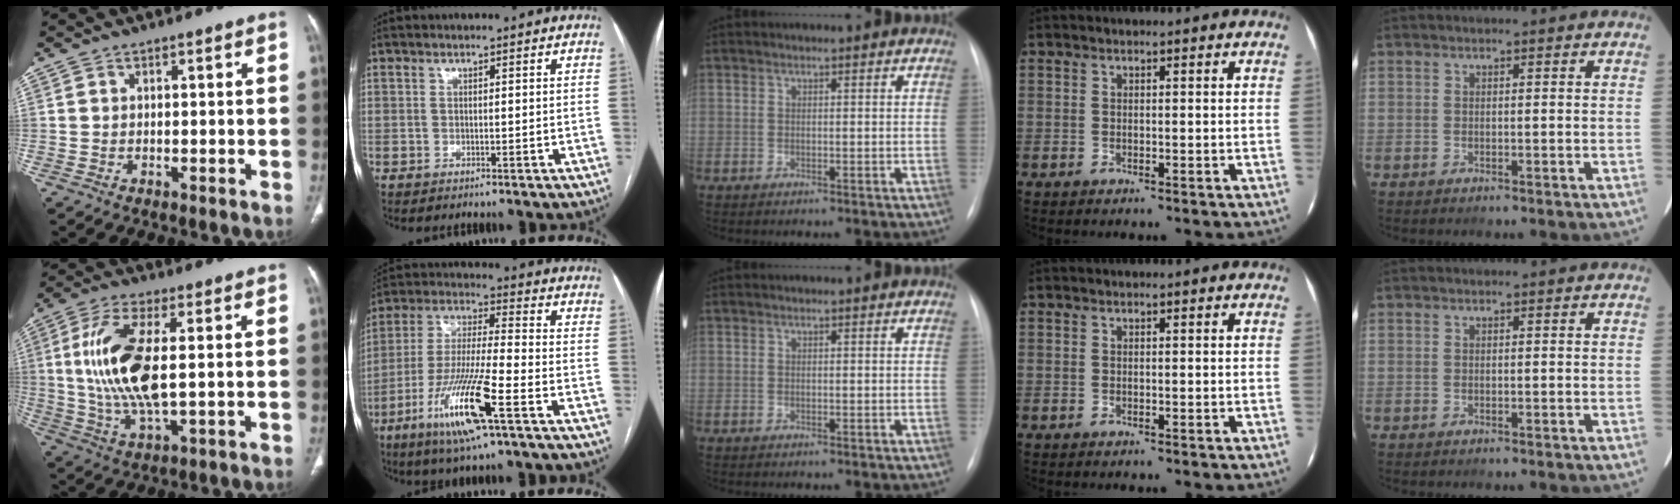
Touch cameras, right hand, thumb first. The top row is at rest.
{"thumb": {"total": 14.4, "force": [1.4, 5.3, 13.4], "torque": [-0.288, -0.007, 0.030]}, "index": {"total": 15.2, "force": [-7.4, 0.8, 13.3], "torque": [-0.272, -0.024, -0.135]}}